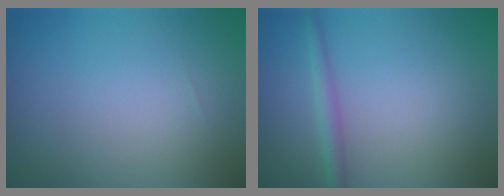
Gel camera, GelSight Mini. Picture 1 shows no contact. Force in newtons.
{"total": 1.7, "press": 1.7, "slide": 0.0}